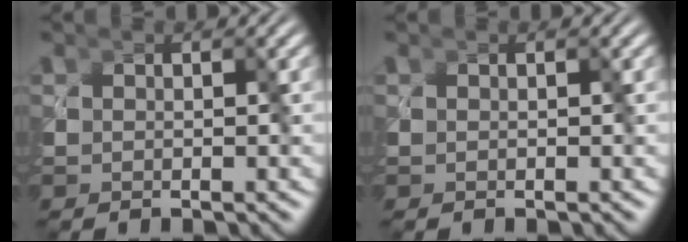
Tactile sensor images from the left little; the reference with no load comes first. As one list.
[{"total": 0.0}]